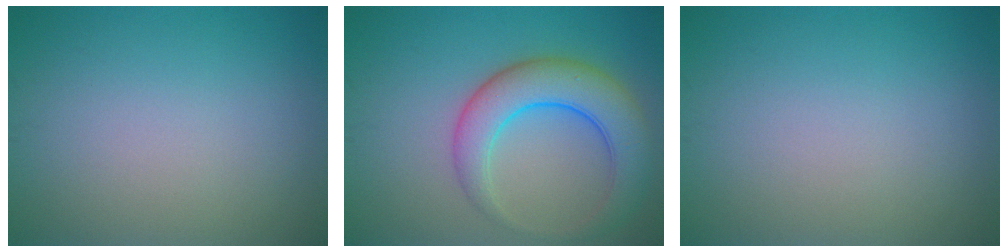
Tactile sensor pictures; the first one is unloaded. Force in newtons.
{"total": 6.5, "press": 6.5, "slide": 0.5}
{"total": 0.0}